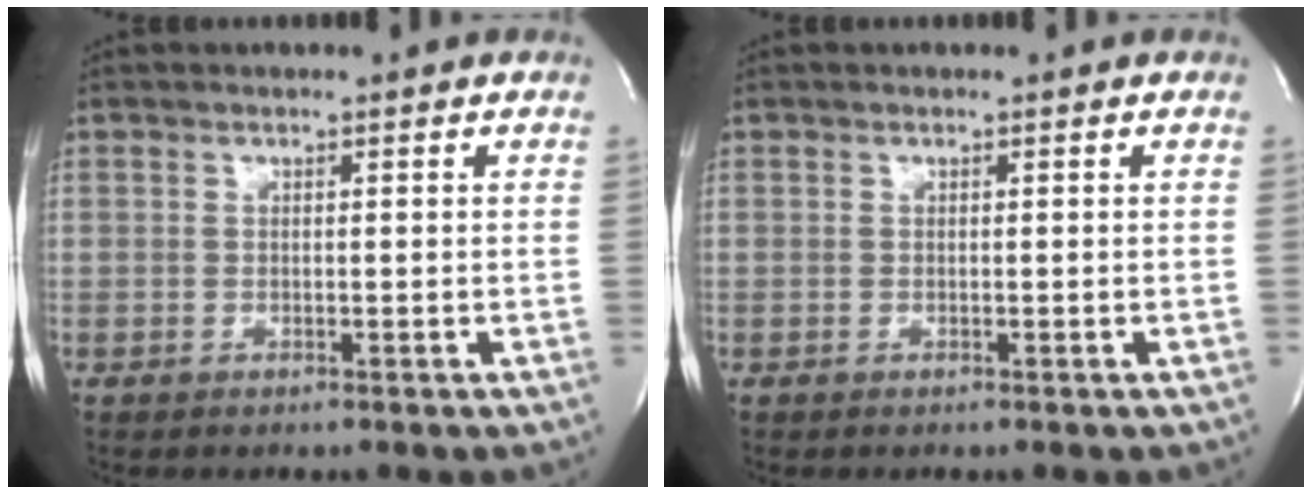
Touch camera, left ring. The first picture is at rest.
{"total": 0.0}